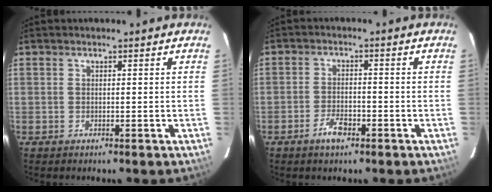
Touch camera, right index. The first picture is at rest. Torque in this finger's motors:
{"motor_torque": [0.49, -0.01, 0.20, 0.04]}